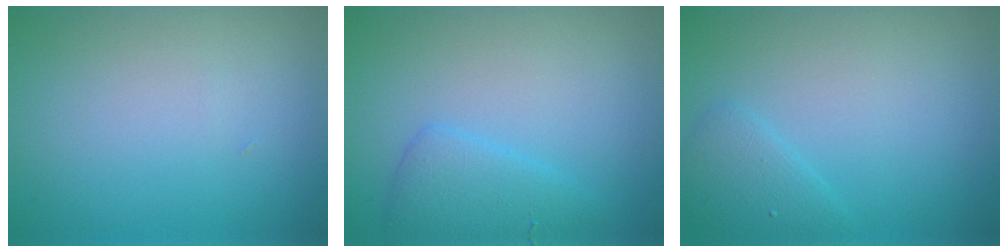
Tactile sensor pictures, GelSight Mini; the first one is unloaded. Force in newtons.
{"total": 2.6, "press": 2.6, "slide": 0.2}
{"total": 1.8, "press": 1.8, "slide": 0.1}